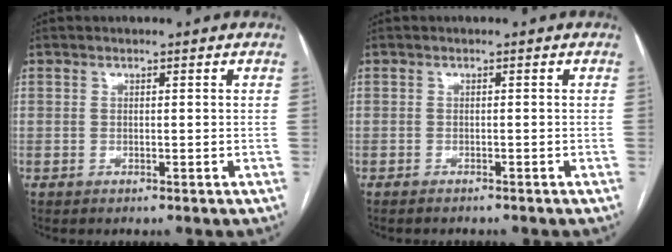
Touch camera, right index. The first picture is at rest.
{"total": 2.6, "force": [-2.3, 0.8, 0.9], "torque": [-0.016, -0.003, -0.023]}